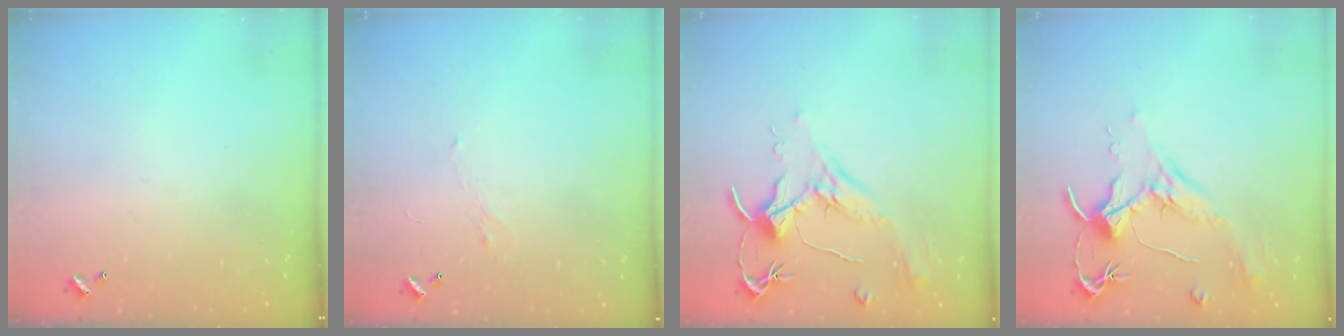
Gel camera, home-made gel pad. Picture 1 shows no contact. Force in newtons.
{"total": 1.3, "press": 1.1, "slide": 0.7}
{"total": 1.8, "press": 1.7, "slide": 0.8}
{"total": 1.8, "press": 1.7, "slide": 0.8}